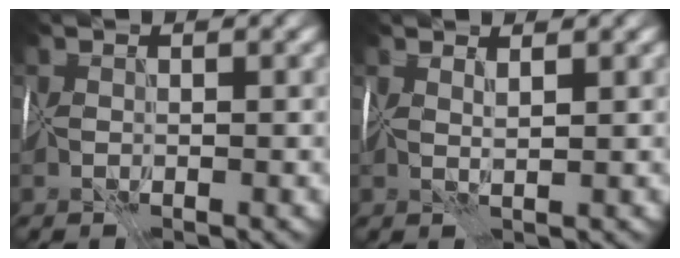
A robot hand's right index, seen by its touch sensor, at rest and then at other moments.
{"total": 2.0, "force": [1.7, -1.0, -0.3], "torque": [0.005, 0.006, 0.039]}